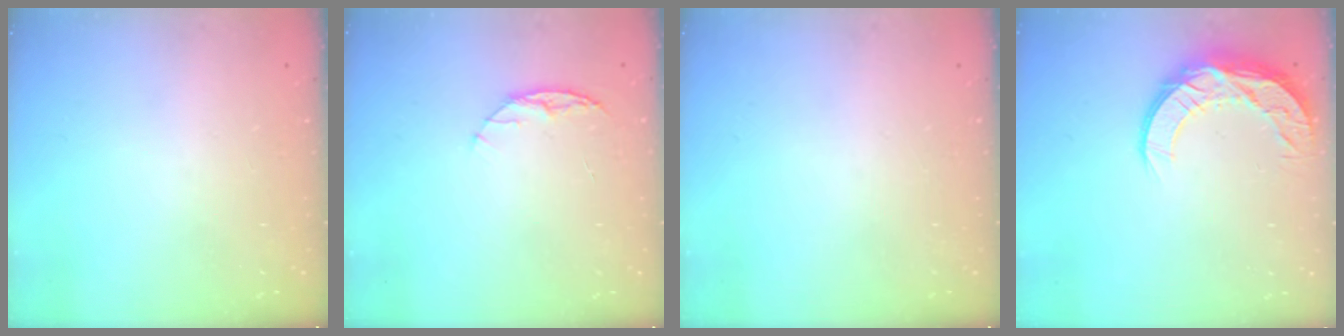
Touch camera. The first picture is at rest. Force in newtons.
{"total": 6.1, "press": 6.0, "slide": 0.7}
{"total": 0.0}
{"total": 11.3, "press": 11.3, "slide": 0.7}